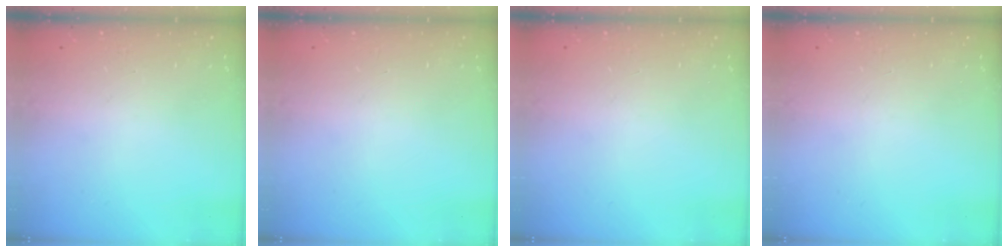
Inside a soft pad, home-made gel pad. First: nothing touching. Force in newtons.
{"total": 0.0}
{"total": 0.0}
{"total": 0.0}